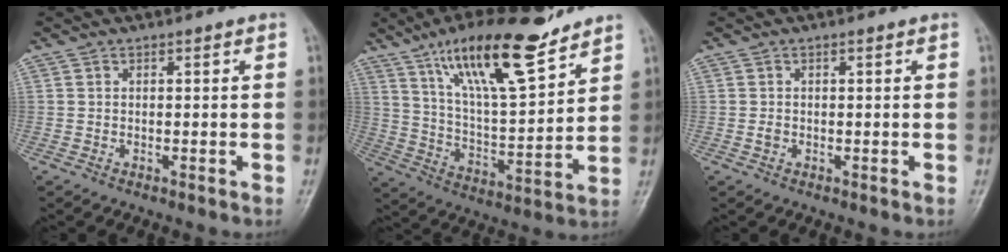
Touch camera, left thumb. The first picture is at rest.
{"total": 18.6, "force": [12.8, 4.9, 12.6], "torque": [-0.192, -0.065, 0.230]}
{"total": 0.9, "force": [-0.1, 0.7, 0.6], "torque": [-0.007, 0.001, 0.000]}